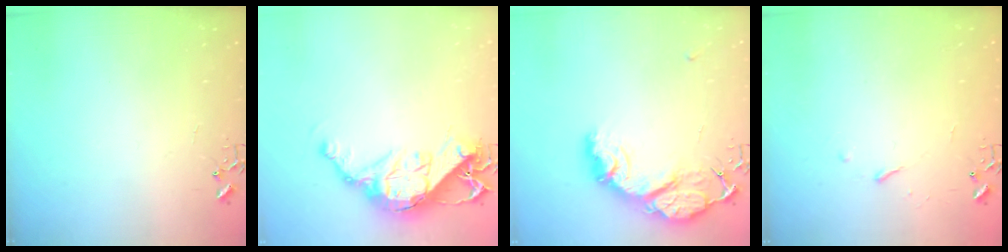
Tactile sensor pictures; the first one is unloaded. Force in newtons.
{"total": 15.3, "press": 15.3, "slide": 1.0}
{"total": 15.8, "press": 15.8, "slide": 1.3}
{"total": 3.4, "press": 3.3, "slide": 0.6}